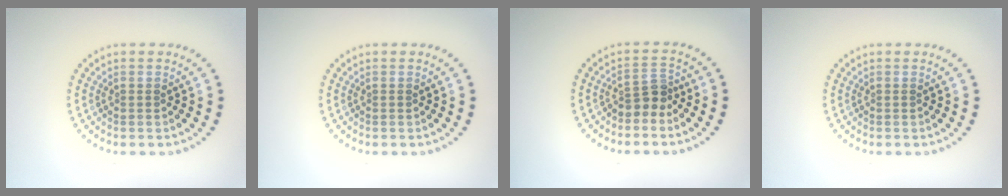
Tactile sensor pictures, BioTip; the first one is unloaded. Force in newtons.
{"total": 0.0}
{"total": 2.3, "press": 1.7, "slide": 1.5}
{"total": 0.0}